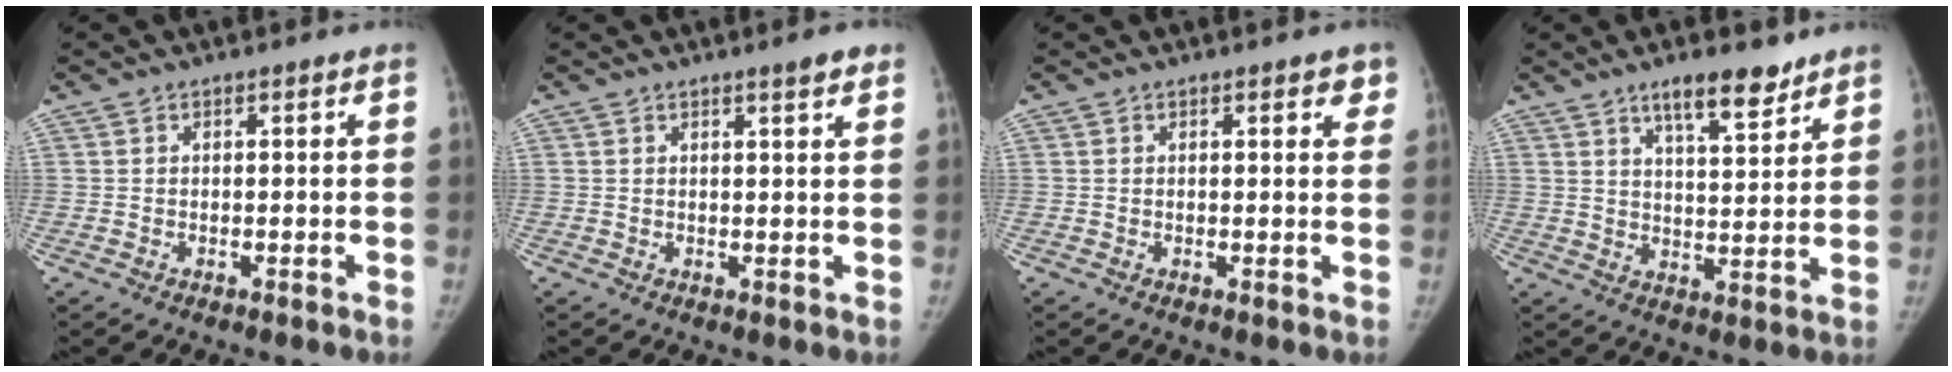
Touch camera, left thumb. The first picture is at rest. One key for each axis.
{"total": 2.7, "fx": 1.9, "fy": 0.3, "fz": 2.0, "tx": -0.026, "ty": -0.010, "tz": 0.025}
{"total": 2.8, "fx": 1.6, "fy": 1.1, "fz": 2.0, "tx": -0.006, "ty": -0.003, "tz": 0.014}
{"total": 8.8, "fx": 6.4, "fy": 2.6, "fz": 5.4, "tx": -0.066, "ty": -0.044, "tz": 0.103}